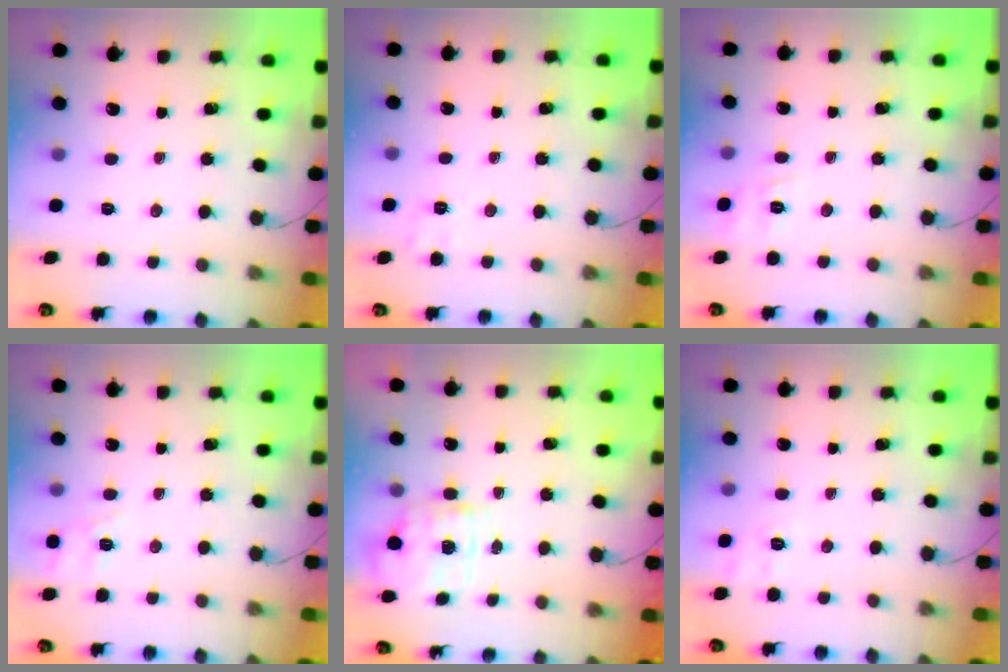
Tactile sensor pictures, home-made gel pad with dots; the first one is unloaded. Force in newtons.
{"total": 3.0, "press": 2.3, "slide": 1.9}
{"total": 2.0, "press": 0.4, "slide": 1.9}
{"total": 9.4, "press": 9.3, "slide": 1.5}
{"total": 4.0, "press": 3.9, "slide": 0.9}
{"total": 2.8, "press": 2.1, "slide": 1.9}